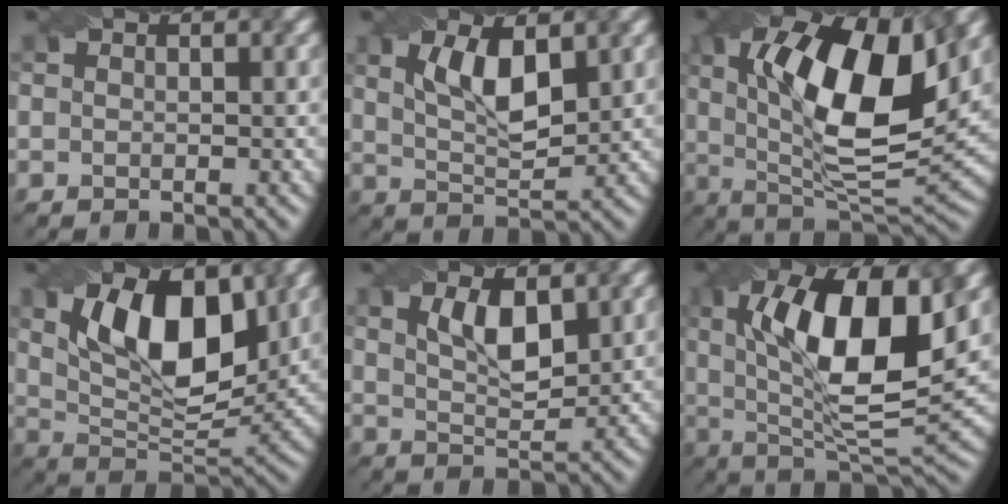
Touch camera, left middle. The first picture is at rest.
{"total": 5.5, "force": [1.9, 2.2, 4.6], "torque": [-0.093, -0.001, 0.036]}
{"total": 13.5, "force": [3.3, 5.0, 12.1], "torque": [-0.193, 0.003, 0.050]}
{"total": 10.1, "force": [3.4, 4.9, 8.2], "torque": [-0.134, 0.000, 0.055]}
{"total": 4.2, "force": [1.8, 1.7, 3.4], "torque": [-0.068, -0.001, 0.035]}
{"total": 12.9, "force": [2.8, 4.4, 11.8], "torque": [-0.185, 0.003, 0.043]}